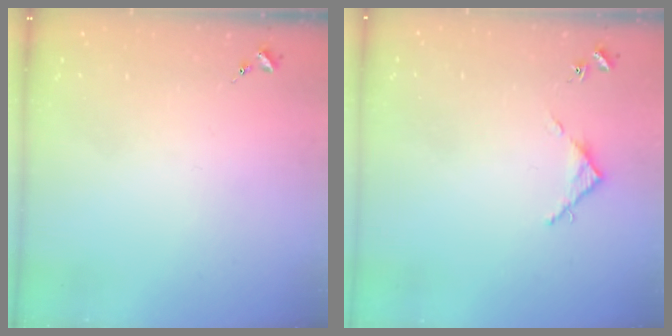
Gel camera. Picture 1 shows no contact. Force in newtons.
{"total": 3.6, "press": 3.6, "slide": 0.3}